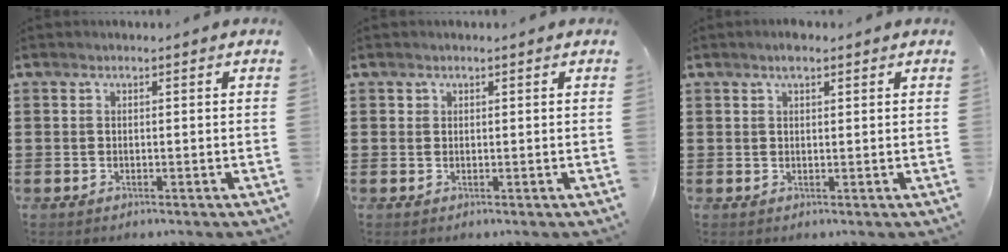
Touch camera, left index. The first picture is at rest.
{"total": 0.6, "force": [0.3, 0.5, 0.1], "torque": [-0.003, 0.004, 0.006]}
{"total": 2.2, "force": [1.6, 0.6, 1.4], "torque": [-0.029, 0.005, 0.028]}